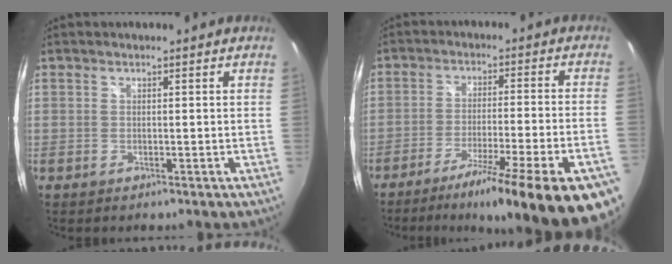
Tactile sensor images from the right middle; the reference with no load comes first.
{"total": 22.1, "force": [-16.3, 1.2, 14.9], "torque": [-0.221, -0.051, -0.239]}